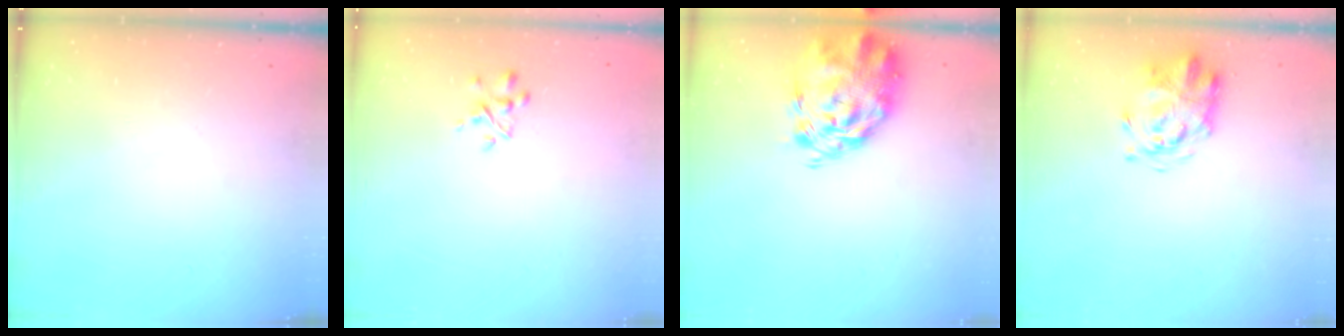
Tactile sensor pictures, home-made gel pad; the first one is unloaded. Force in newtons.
{"total": 3.0, "press": 2.8, "slide": 1.1}
{"total": 4.7, "press": 4.2, "slide": 2.0}
{"total": 3.4, "press": 3.2, "slide": 1.2}